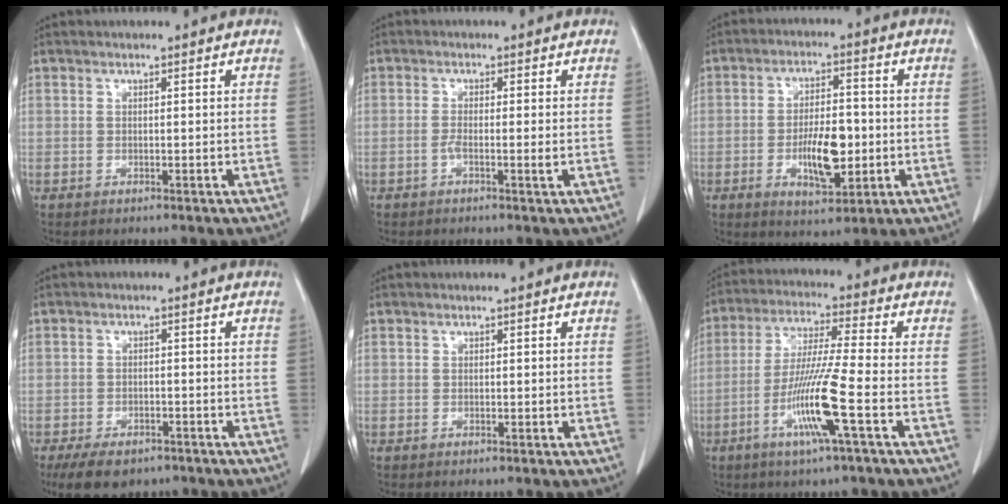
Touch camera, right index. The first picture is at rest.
{"total": 1.9, "force": [-0.6, 0.1, 1.8], "torque": [-0.033, -0.001, -0.012]}
{"total": 8.7, "force": [-1.8, 3.3, 7.9], "torque": [-0.141, -0.001, -0.026]}
{"total": 8.2, "force": [-6.0, 4.2, 3.6], "torque": [-0.055, -0.003, -0.090]}
{"total": 0.0}
{"total": 11.2, "force": [-4.2, -1.0, 10.4], "torque": [-0.207, -0.017, -0.083]}